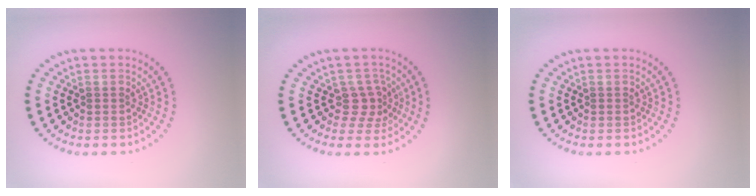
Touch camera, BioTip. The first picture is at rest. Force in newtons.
{"total": 2.4, "press": 1.7, "slide": 1.7}
{"total": 0.0}